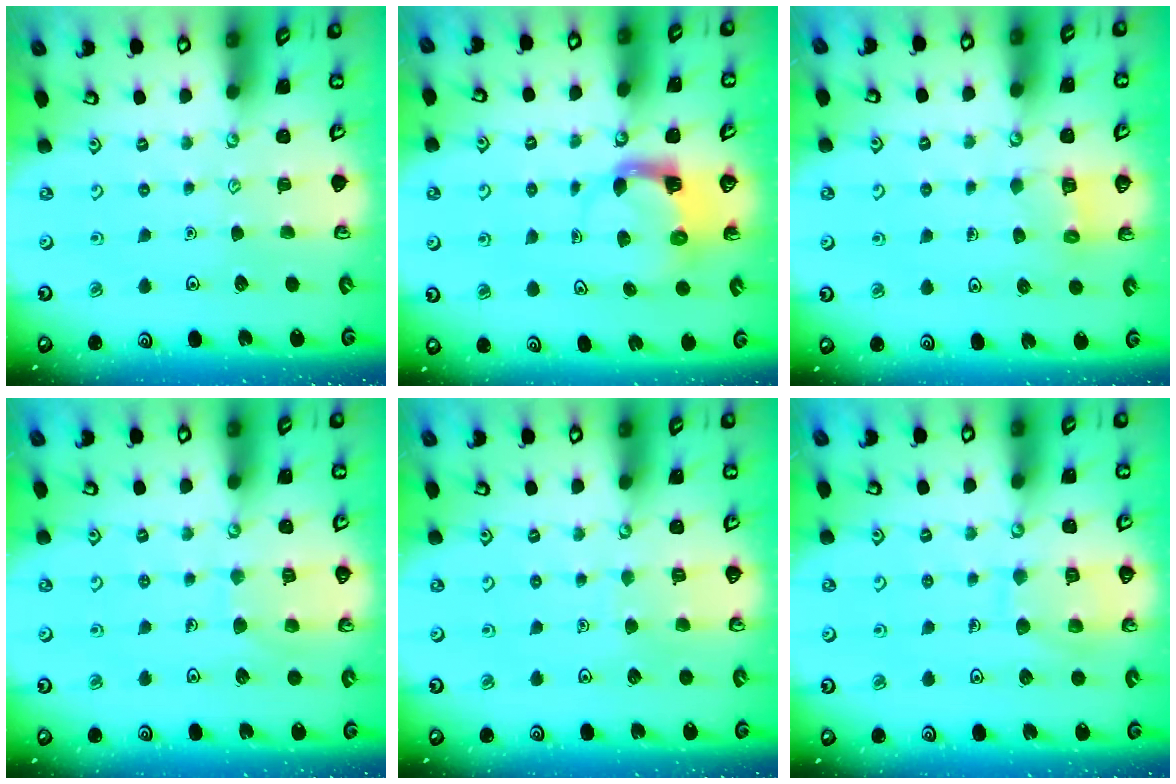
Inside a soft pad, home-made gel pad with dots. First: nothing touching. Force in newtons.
{"total": 3.9, "press": 3.9, "slide": 0.6}
{"total": 5.7, "press": 5.7, "slide": 0.3}
{"total": 7.1, "press": 7.1, "slide": 0.5}
{"total": 5.0, "press": 4.9, "slide": 0.4}
{"total": 9.4, "press": 9.4, "slide": 0.9}